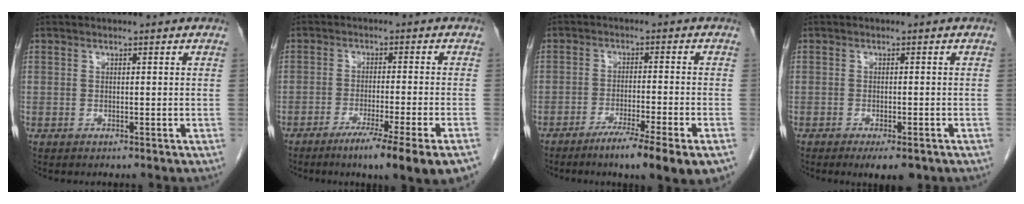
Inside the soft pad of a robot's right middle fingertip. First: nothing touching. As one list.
[{"total": 12.4, "force": [-8.3, -0.8, 9.2], "torque": [-0.103, -0.027, -0.121]}, {"total": 10.1, "force": [-6.4, -0.2, 7.8], "torque": [-0.109, -0.021, -0.096]}, {"total": 4.2, "force": [-2.8, 1.2, 2.9], "torque": [-0.033, -0.006, -0.036]}]